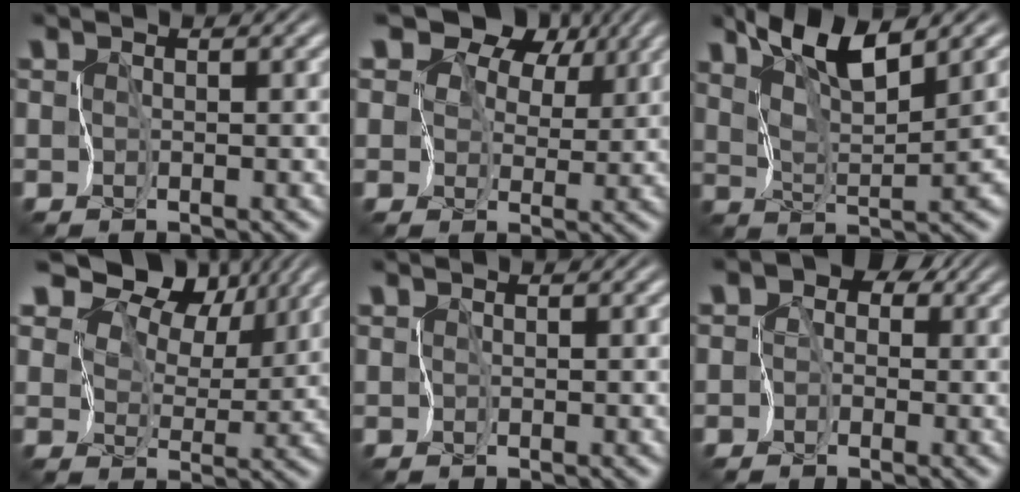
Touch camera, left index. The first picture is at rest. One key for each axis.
{"total": 11.2, "fx": 6.8, "fy": 6.8, "fz": 5.8, "tx": -0.108, "ty": 0.043, "tz": 0.082}
{"total": 5.7, "fx": 4.3, "fy": 0.5, "fz": 3.7, "tx": -0.069, "ty": 0.009, "tz": 0.079}
{"total": 12.5, "fx": 9.0, "fy": 6.1, "fz": 6.1, "tx": -0.130, "ty": 0.026, "tz": 0.144}
{"total": 0.0}
{"total": 5.7, "fx": 0.8, "fy": 4.9, "fz": 2.7, "tx": -0.020, "ty": 0.038, "tz": -0.038}